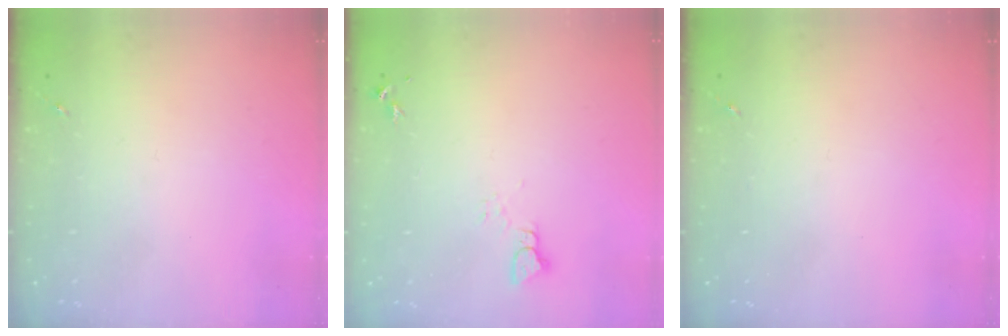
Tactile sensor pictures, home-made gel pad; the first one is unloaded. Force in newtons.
{"total": 2.2, "press": 2.2, "slide": 0.2}
{"total": 0.0}